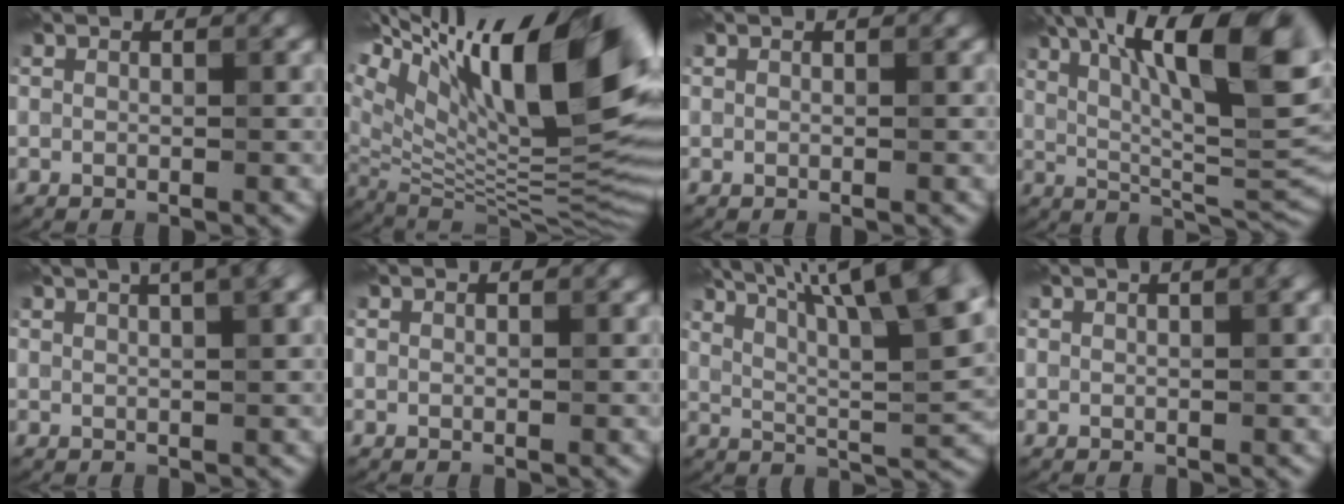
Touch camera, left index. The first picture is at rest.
{"total": 19.7, "force": [9.1, 6.6, 16.2], "torque": [-0.235, 0.037, 0.157]}
{"total": 0.0}
{"total": 14.6, "force": [5.9, 4.1, 12.7], "torque": [-0.188, 0.014, 0.098]}
{"total": 5.8, "force": [3.3, 2.1, 4.3], "torque": [-0.030, 0.036, 0.016]}
{"total": 0.0}
{"total": 14.2, "force": [8.3, 3.5, 11.0], "torque": [-0.154, 0.025, 0.117]}
{"total": 2.5, "force": [1.2, 0.9, 2.0], "torque": [-0.012, 0.003, 0.008]}